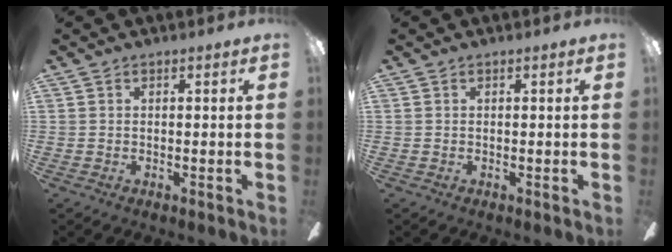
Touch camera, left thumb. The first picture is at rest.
{"total": 0.0}